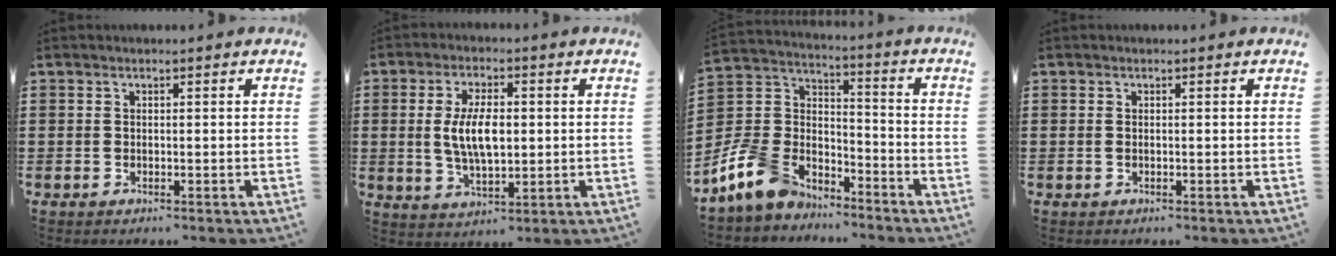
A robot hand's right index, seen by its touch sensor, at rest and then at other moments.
{"total": 7.5, "force": [0.3, 3.2, 6.8], "torque": [-0.136, 0.000, -0.002]}
{"total": 8.8, "force": [-6.3, 5.4, 3.0], "torque": [-0.103, 0.012, -0.130]}
{"total": 0.0}